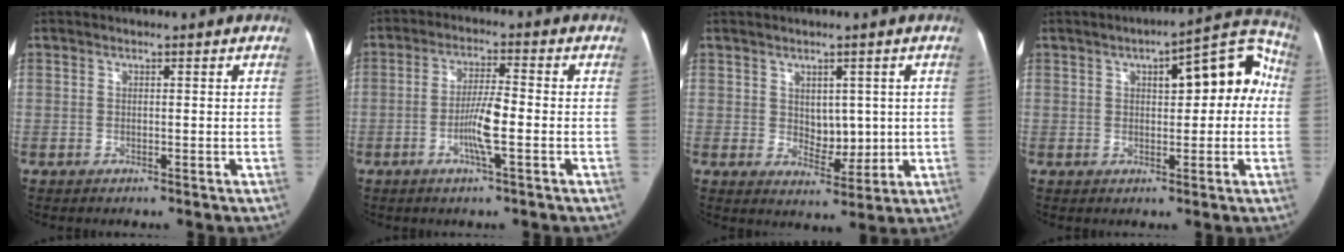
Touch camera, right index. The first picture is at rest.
{"total": 6.6, "force": [-2.0, 0.6, 6.2], "torque": [-0.123, 0.002, -0.038]}
{"total": 5.3, "force": [0.8, 3.4, 3.9], "torque": [-0.053, -0.003, 0.025]}
{"total": 12.3, "force": [2.4, 4.6, 11.1], "torque": [-0.127, 0.052, 0.030]}